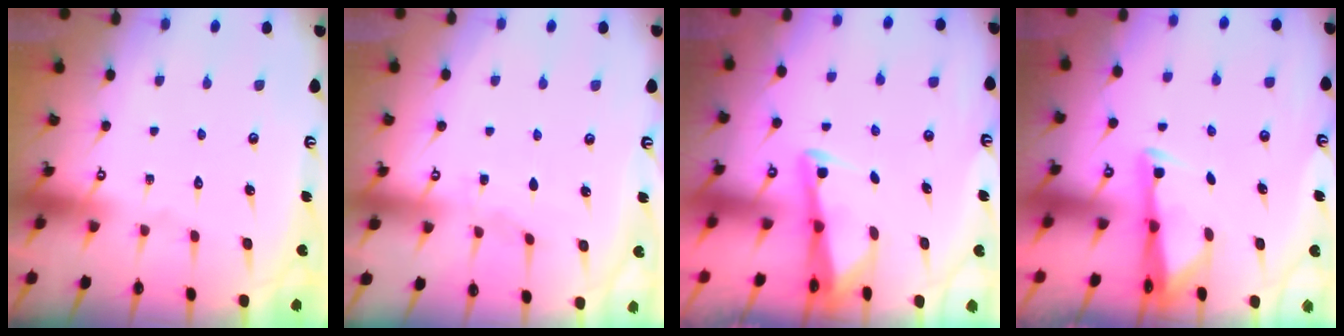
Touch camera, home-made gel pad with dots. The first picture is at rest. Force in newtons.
{"total": 2.5, "press": 2.5, "slide": 0.3}
{"total": 2.8, "press": 2.8, "slide": 0.2}
{"total": 2.8, "press": 2.8, "slide": 0.4}